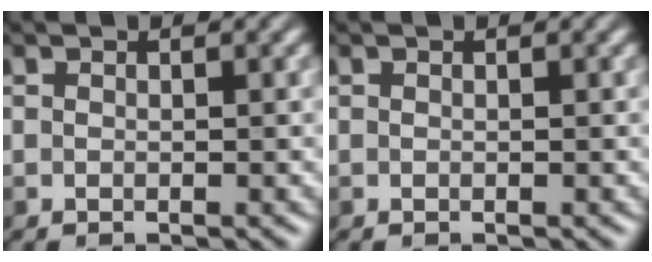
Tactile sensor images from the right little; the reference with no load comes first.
{"total": 0.0}